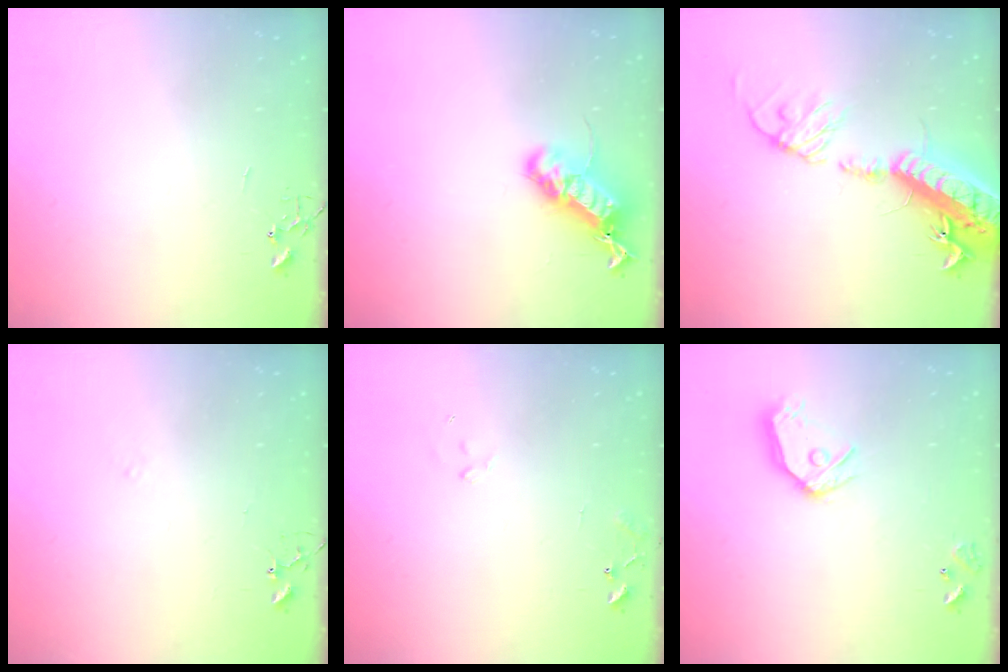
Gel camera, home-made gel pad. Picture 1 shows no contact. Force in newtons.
{"total": 18.4, "press": 18.4, "slide": 0.6}
{"total": 23.1, "press": 22.6, "slide": 4.7}
{"total": 5.7, "press": 5.6, "slide": 0.7}
{"total": 7.6, "press": 7.6, "slide": 0.7}
{"total": 12.3, "press": 12.2, "slide": 1.5}